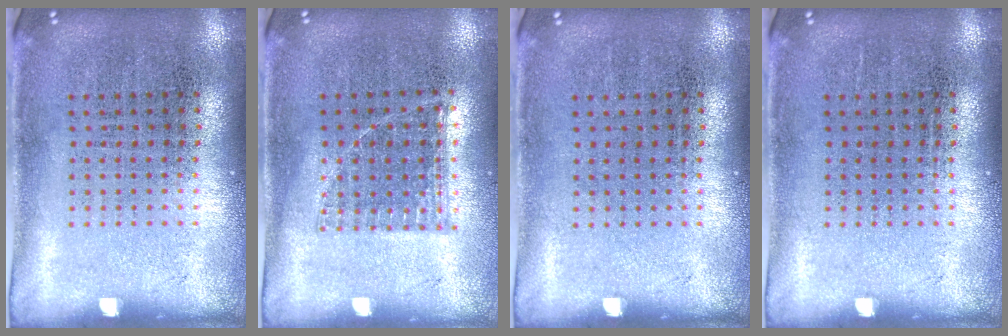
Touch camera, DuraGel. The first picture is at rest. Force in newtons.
{"total": 0.8, "press": 0.8, "slide": 0.3}
{"total": 0.0}
{"total": 0.0}